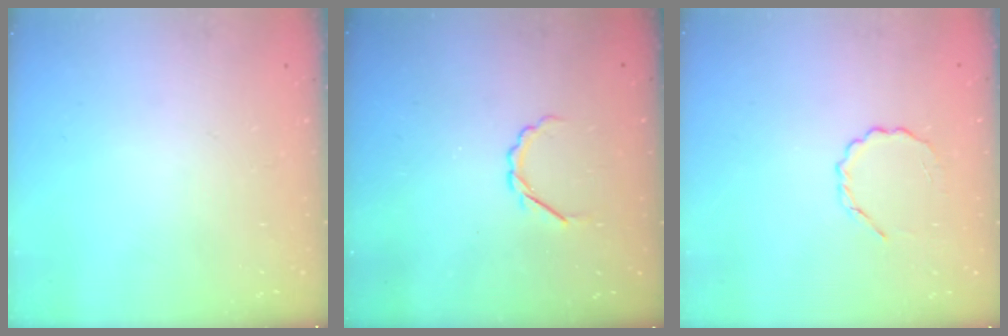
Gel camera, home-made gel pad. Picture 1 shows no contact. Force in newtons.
{"total": 2.5, "press": 2.4, "slide": 0.8}
{"total": 3.0, "press": 2.8, "slide": 1.0}